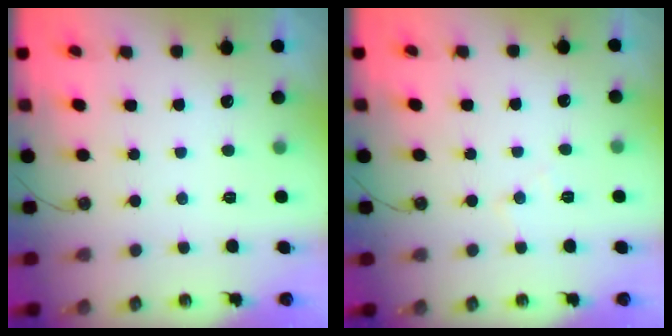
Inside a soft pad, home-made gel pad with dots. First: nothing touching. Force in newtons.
{"total": 5.4, "press": 5.4, "slide": 0.8}